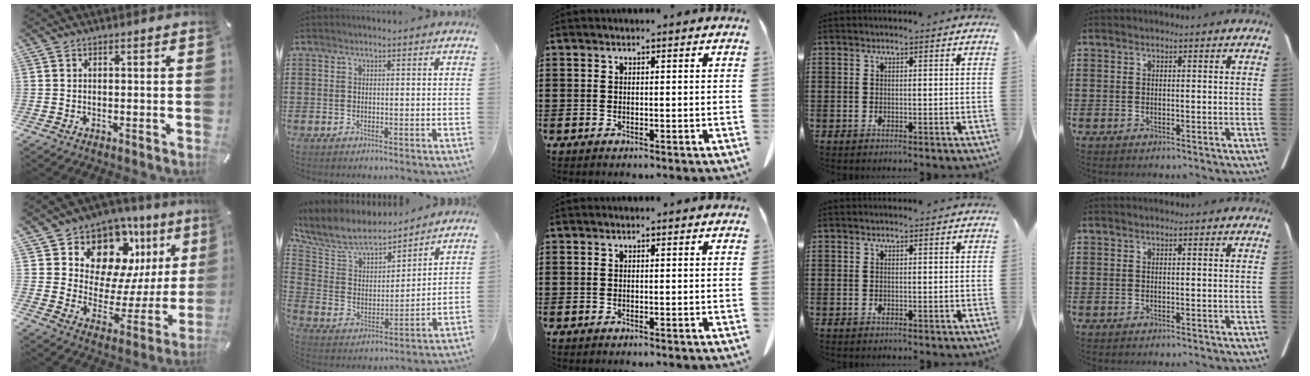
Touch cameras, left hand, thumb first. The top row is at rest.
{"thumb": {"total": 13.7, "force": [9.3, 8.9, 4.6], "torque": [-0.067, -0.088, 0.160]}, "index": {"total": 8.2, "force": [7.2, 2.5, 2.9], "torque": [-0.094, -0.044, 0.124]}}